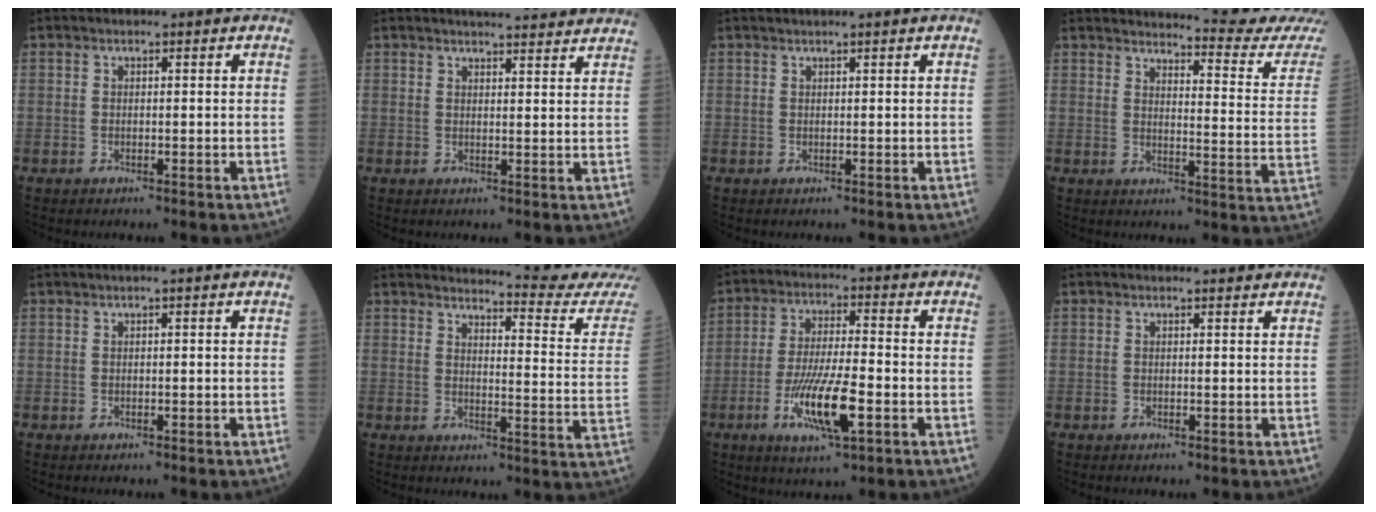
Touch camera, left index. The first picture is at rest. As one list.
[{"total": 10.7, "force": [9.9, 1.3, 3.7], "torque": [-0.045, 0.012, 0.111]}, {"total": 2.1, "force": [1.8, -0.5, 0.9], "torque": [-0.008, 0.017, 0.036]}, {"total": 18.1, "force": [17.5, -1.5, 4.3], "torque": [-0.061, -0.122, 0.194]}, {"total": 0.7, "force": [0.3, -0.1, 0.6], "torque": [-0.016, 0.007, 0.011]}, {"total": 17.3, "force": [16.8, -1.9, 4.0], "torque": [-0.059, -0.124, 0.187]}, {"total": 10.3, "force": [-3.7, 1.6, 9.5], "torque": [-0.186, -0.014, -0.067]}, {"total": 2.0, "force": [1.9, 0.5, 0.4], "torque": [-0.012, 0.005, 0.017]}]